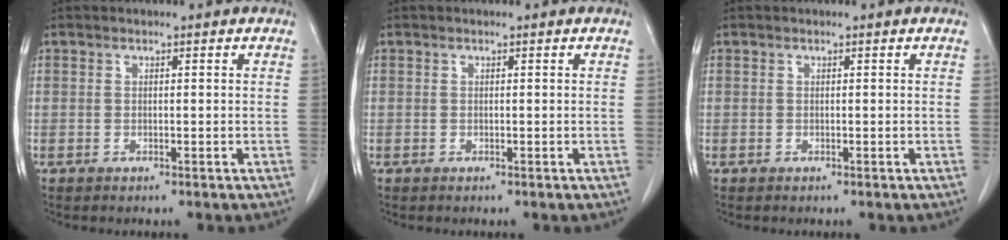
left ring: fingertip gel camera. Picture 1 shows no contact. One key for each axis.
{"total": 0.0}
{"total": 0.0}